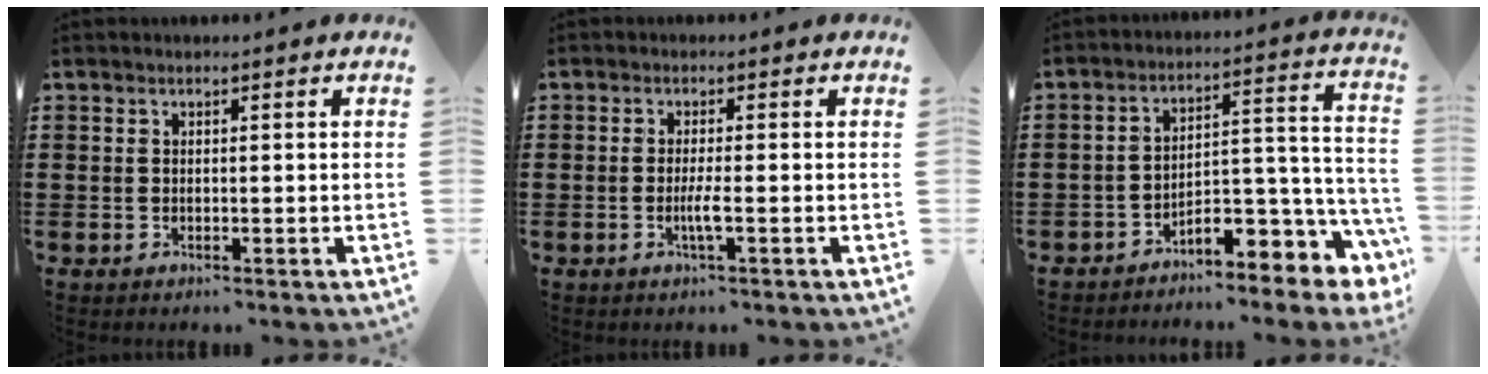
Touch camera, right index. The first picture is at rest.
{"total": 2.7, "force": [-0.7, 0.0, 2.6], "torque": [-0.052, -0.008, -0.016]}
{"total": 6.4, "force": [-4.4, 2.9, 3.6], "torque": [-0.053, -0.009, -0.085]}